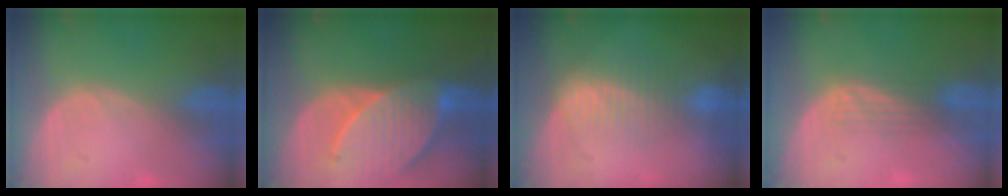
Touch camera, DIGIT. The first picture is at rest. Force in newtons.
{"total": 9.6, "press": 8.7, "slide": 4.0}
{"total": 7.2, "press": 6.2, "slide": 3.8}
{"total": 2.9, "press": 2.6, "slide": 1.3}